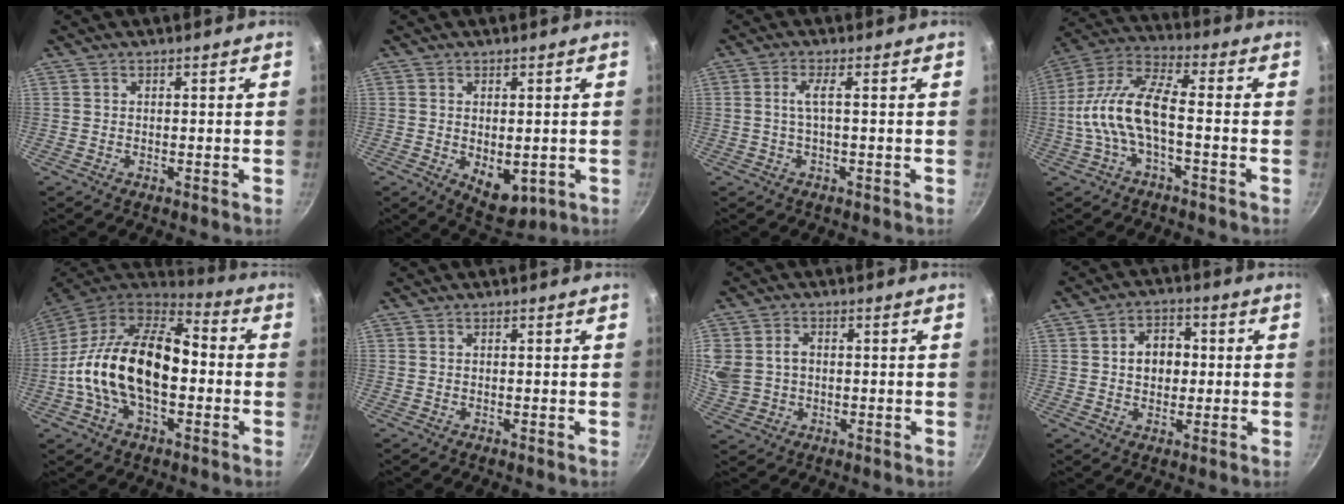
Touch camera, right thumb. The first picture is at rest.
{"total": 7.4, "force": [-1.2, 4.4, 5.8], "torque": [-0.068, -0.013, -0.002]}
{"total": 2.8, "force": [-0.1, 0.4, 2.8], "torque": [-0.064, 0.007, 0.000]}
{"total": 12.8, "force": [-2.7, 5.0, 11.5], "torque": [-0.236, 0.038, -0.068]}
{"total": 22.5, "force": [-1.8, 13.1, 18.2], "torque": [-0.302, 0.040, -0.046]}
{"total": 0.0}
{"total": 10.7, "force": [1.2, 9.0, 5.7], "torque": [-0.134, 0.013, 0.028]}
{"total": 7.4, "force": [0.7, 5.7, 4.7], "torque": [-0.039, 0.010, 0.004]}